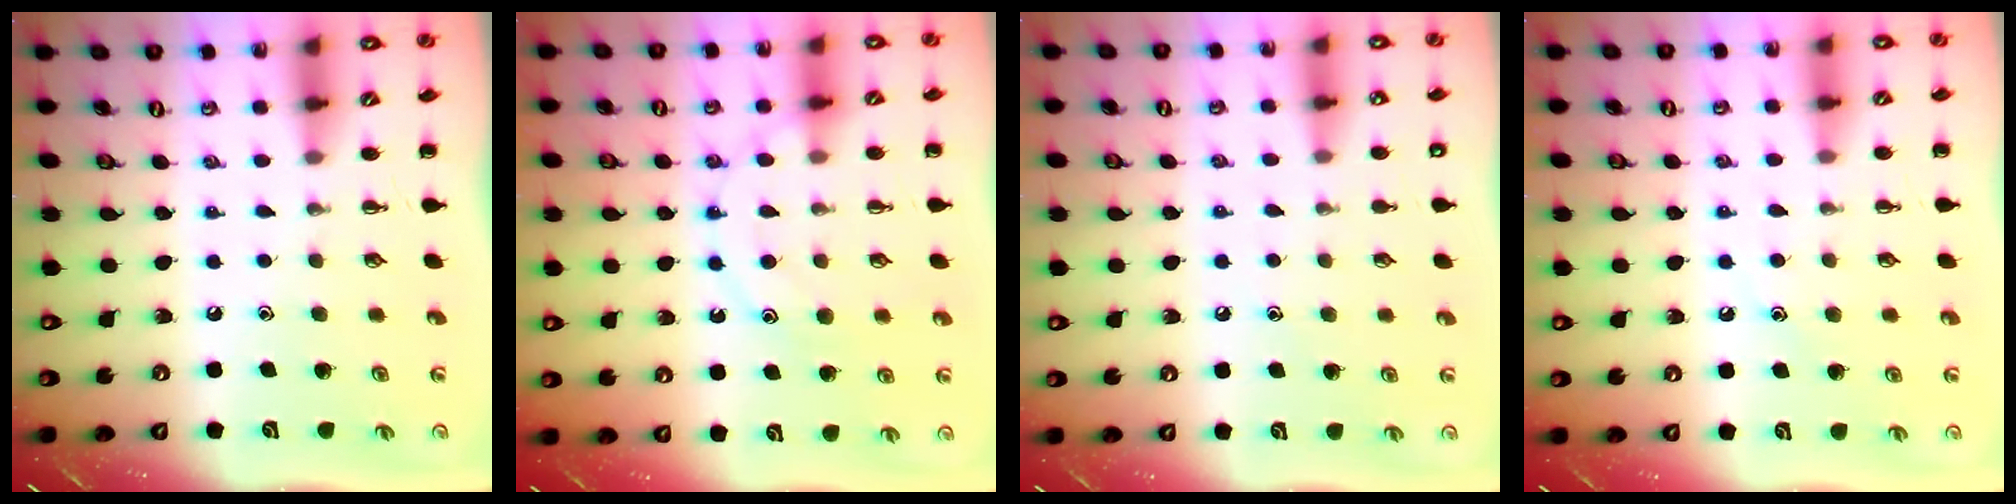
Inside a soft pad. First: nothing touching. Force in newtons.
{"total": 13.4, "press": 13.4, "slide": 0.9}
{"total": 5.2, "press": 5.0, "slide": 1.4}
{"total": 6.7, "press": 6.5, "slide": 1.3}